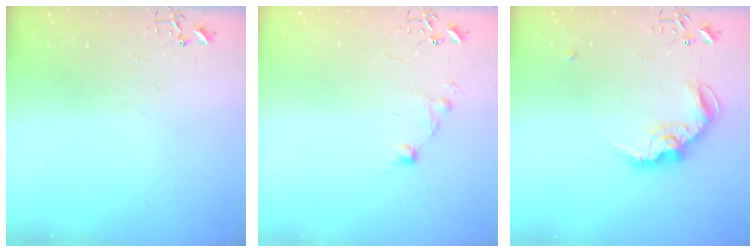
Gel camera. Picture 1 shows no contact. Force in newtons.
{"total": 9.6, "press": 9.6, "slide": 0.8}
{"total": 12.7, "press": 12.7, "slide": 0.5}